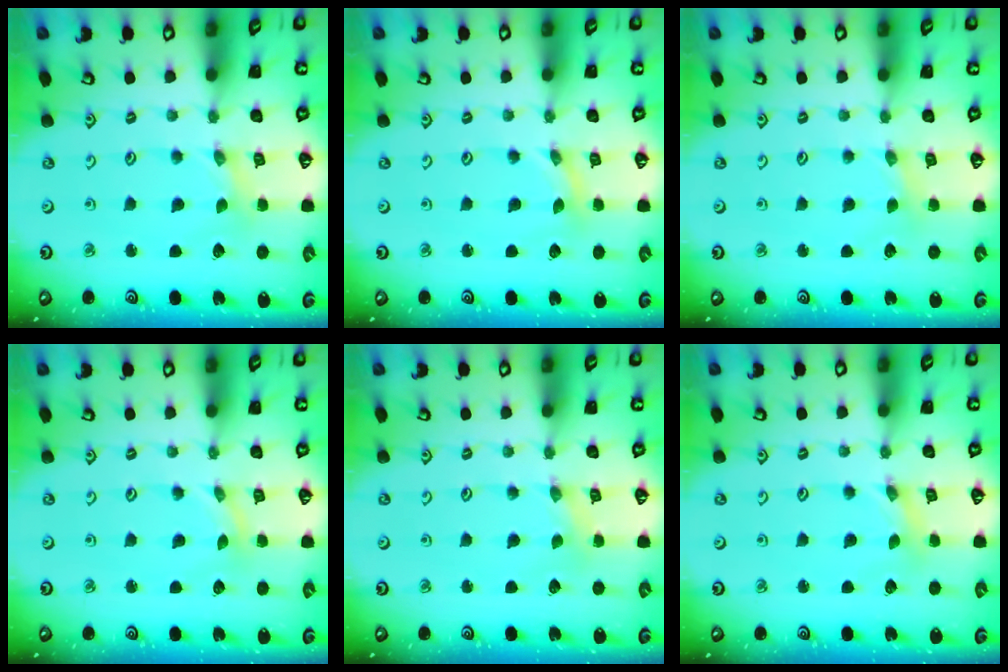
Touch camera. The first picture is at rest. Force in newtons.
{"total": 0.0}
{"total": 2.7, "press": 2.6, "slide": 0.5}
{"total": 0.0}
{"total": 0.0}
{"total": 0.9, "press": 0.9, "slide": 0.2}